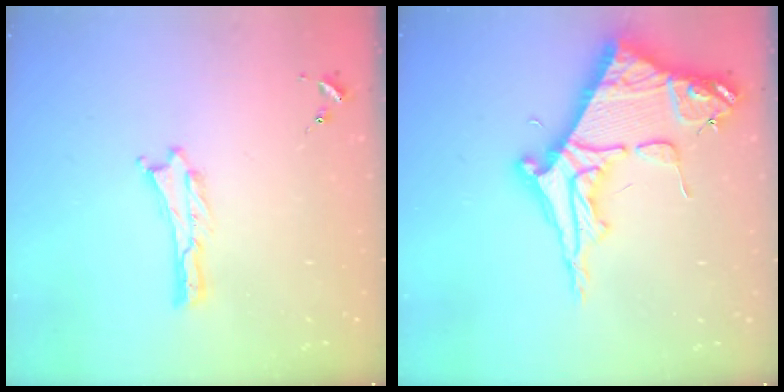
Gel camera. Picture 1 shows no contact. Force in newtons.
{"total": 10.2, "press": 10.2, "slide": 1.1}